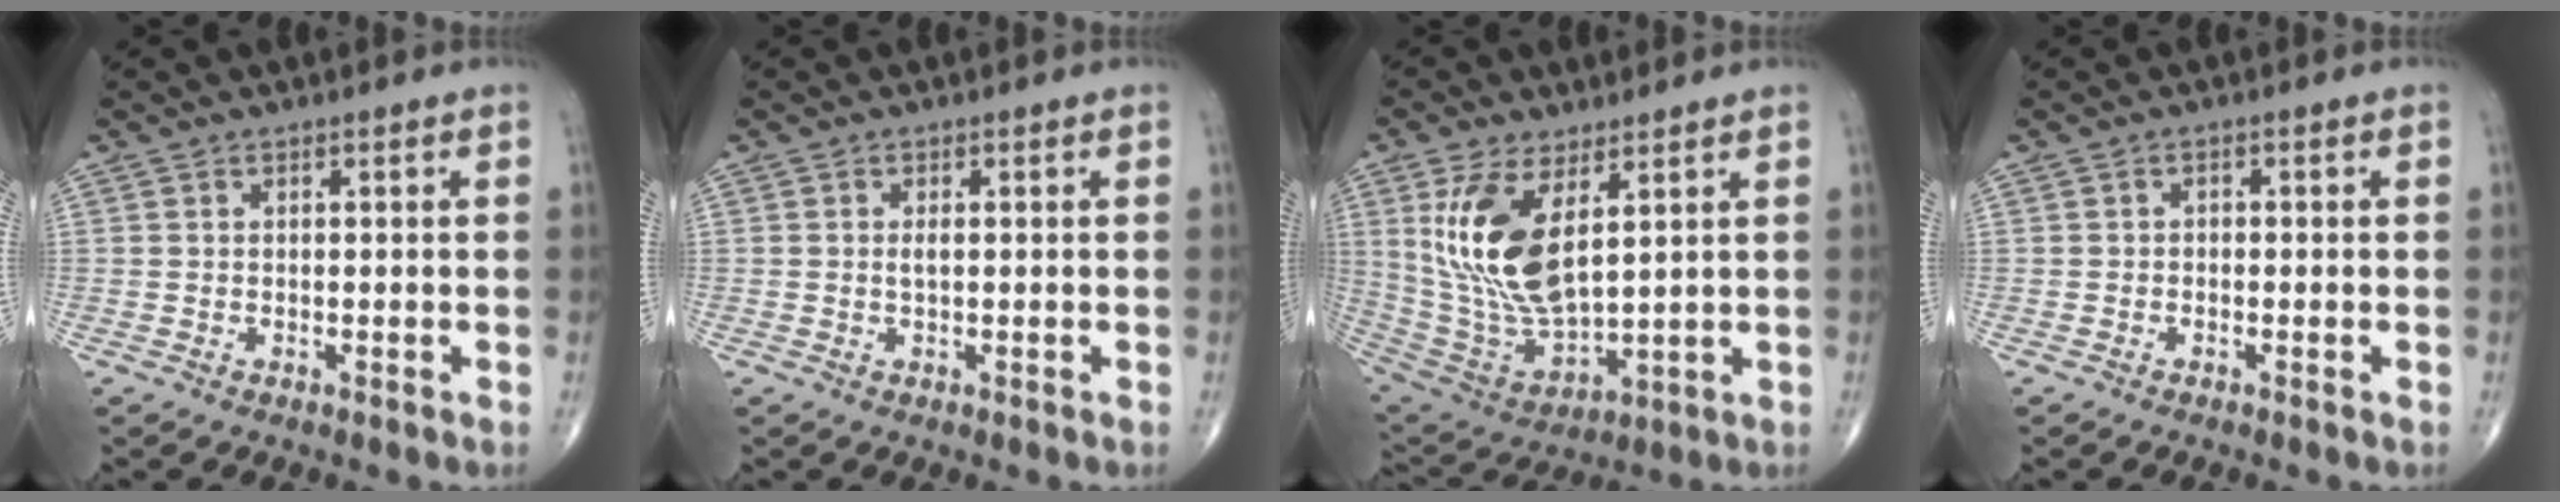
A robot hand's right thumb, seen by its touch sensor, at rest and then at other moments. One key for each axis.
{"total": 1.2, "fx": 0.1, "fy": 0.5, "fz": 1.1, "tx": -0.021, "ty": -0.002, "tz": 0.003}
{"total": 15.5, "fx": 4.7, "fy": 6.9, "fz": 13.1, "tx": -0.261, "ty": -0.026, "tz": 0.111}
{"total": 0.6, "fx": -0.2, "fy": 0.5, "fz": 0.3, "tx": 0.002, "ty": 0.003, "tz": -0.008}